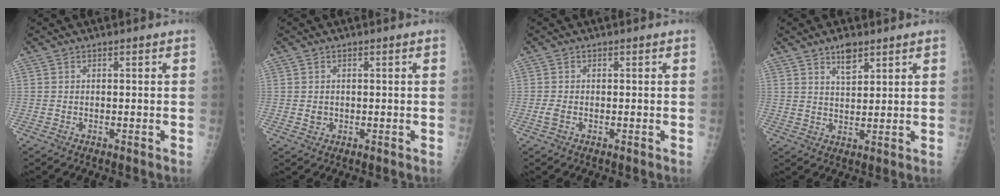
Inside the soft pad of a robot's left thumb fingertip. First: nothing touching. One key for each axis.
{"total": 1.4, "fx": 0.0, "fy": 1.3, "fz": 0.6, "tx": -0.006, "ty": 0.000, "tz": 0.005}
{"total": 1.6, "fx": -0.4, "fy": 1.0, "fz": 1.1, "tx": -0.029, "ty": -0.002, "tz": -0.010}
{"total": 4.8, "fx": 3.2, "fy": 2.0, "fz": 2.9, "tx": -0.037, "ty": -0.021, "tz": 0.056}